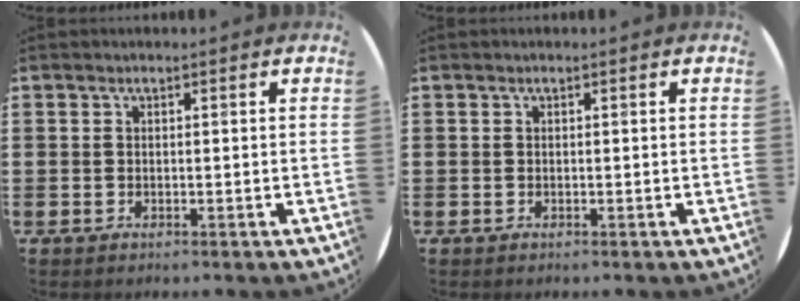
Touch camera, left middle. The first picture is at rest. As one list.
[{"total": 0.0}]